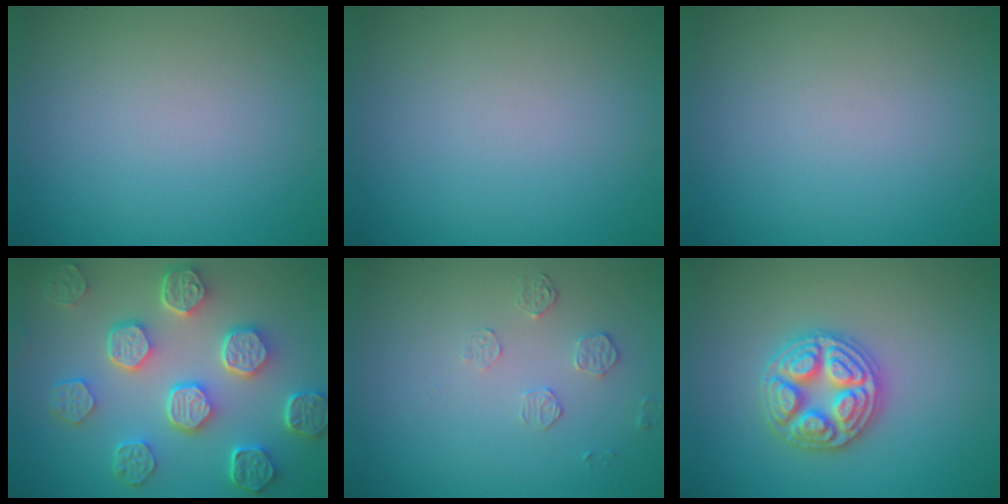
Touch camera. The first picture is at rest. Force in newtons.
{"total": 0.0}
{"total": 0.0}
{"total": 7.5, "press": 5.8, "slide": 4.8}
{"total": 1.5, "press": 0.8, "slide": 1.3}
{"total": 4.8, "press": 4.7, "slide": 0.6}